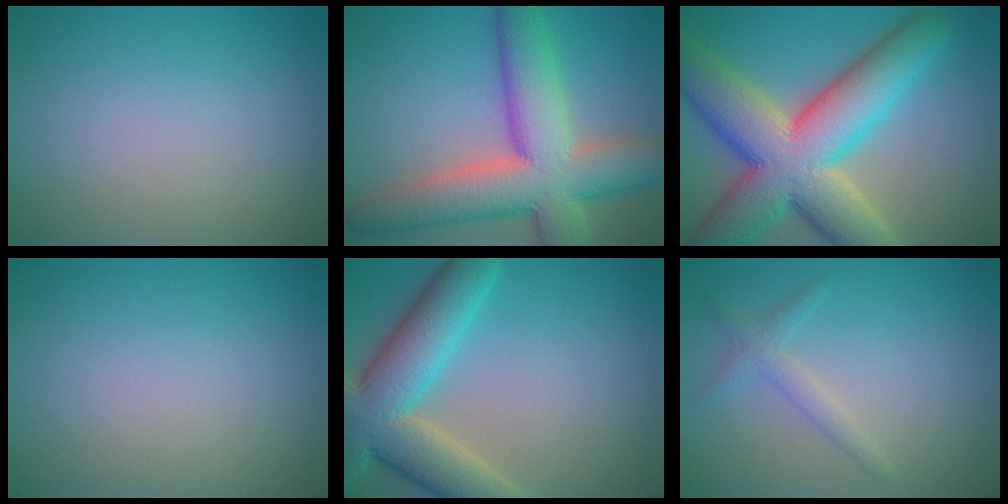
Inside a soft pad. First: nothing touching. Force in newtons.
{"total": 11.6, "press": 11.6, "slide": 1.0}
{"total": 14.3, "press": 14.3, "slide": 0.8}
{"total": 0.0}
{"total": 10.0, "press": 10.0, "slide": 0.7}
{"total": 1.8, "press": 1.8, "slide": 0.0}